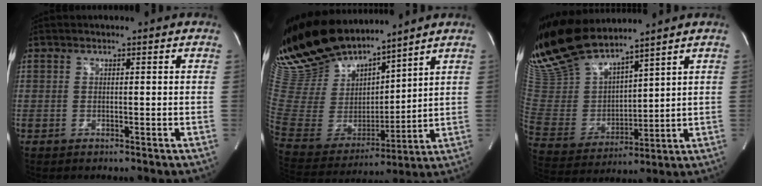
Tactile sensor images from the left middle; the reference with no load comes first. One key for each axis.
{"total": 20.2, "fx": 17.5, "fy": 5.3, "fz": 8.6, "tx": -0.180, "ty": 0.009, "tz": 0.345}
{"total": 15.0, "fx": 13.6, "fy": 2.1, "fz": 6.1, "tx": -0.134, "ty": -0.003, "tz": 0.283}